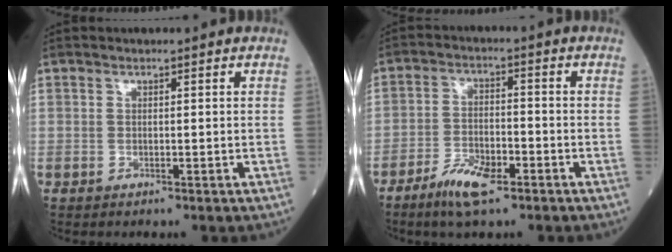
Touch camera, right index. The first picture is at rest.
{"total": 6.9, "force": [-4.5, 2.0, 4.9], "torque": [-0.100, -0.006, -0.082]}